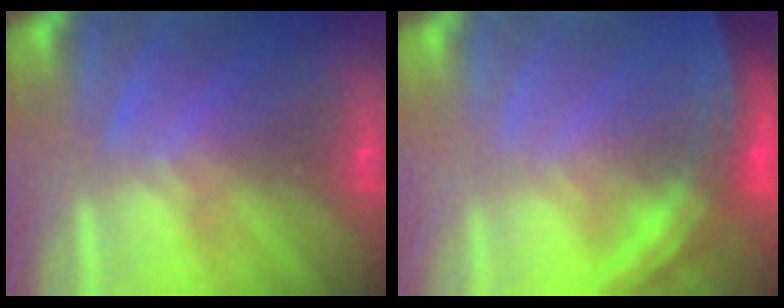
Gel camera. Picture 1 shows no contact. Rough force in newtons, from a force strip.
{"total": 7.4}